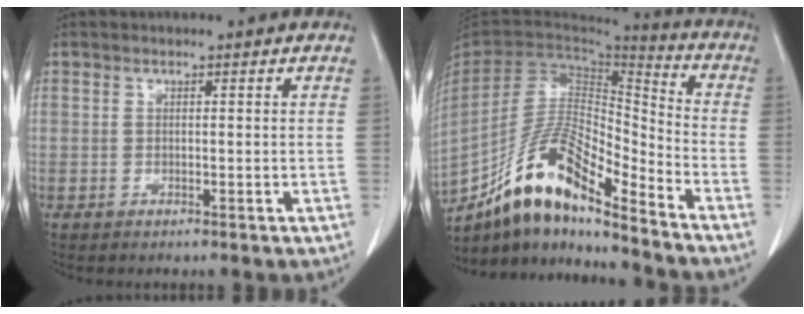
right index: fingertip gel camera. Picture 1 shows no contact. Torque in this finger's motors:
{"motor_torque": [0.70, -0.72, 0.66, 0.21]}